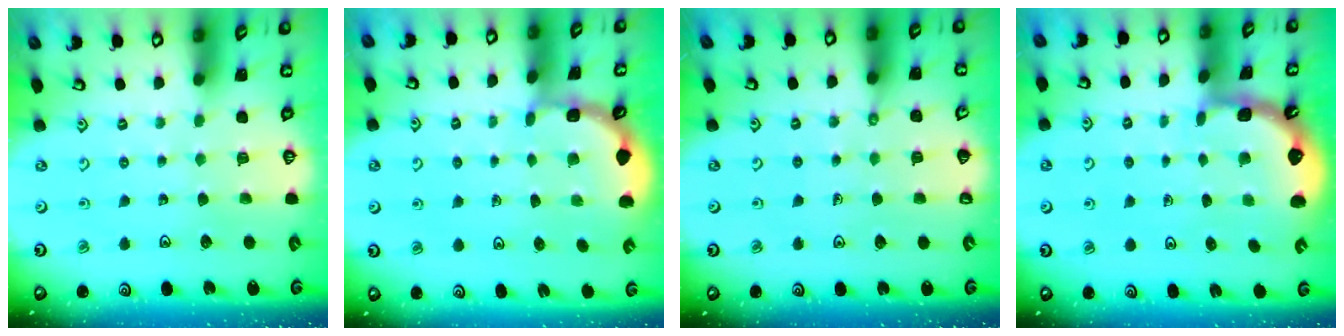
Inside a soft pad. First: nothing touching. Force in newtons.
{"total": 1.9, "press": 1.9, "slide": 0.1}
{"total": 2.7, "press": 2.7, "slide": 0.5}
{"total": 1.7, "press": 1.7, "slide": 0.2}